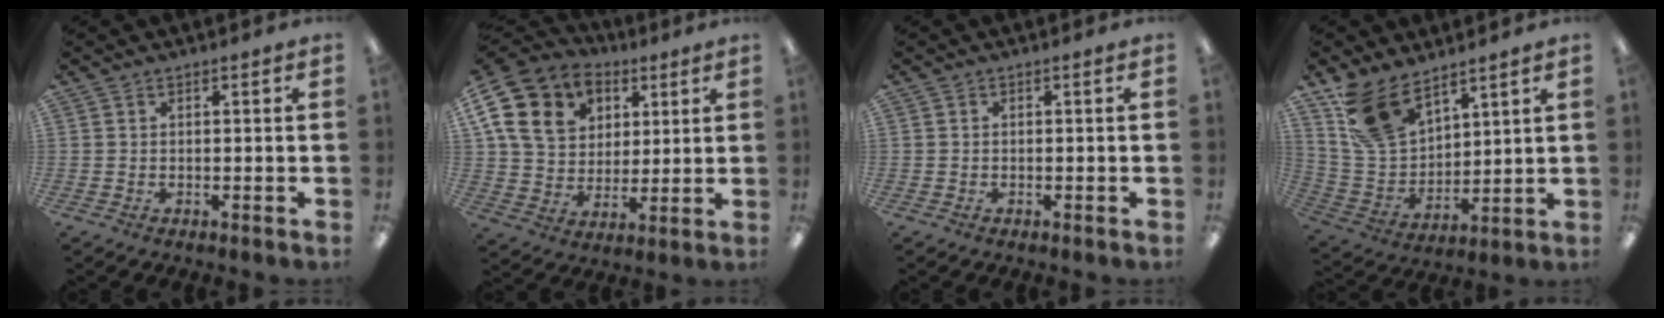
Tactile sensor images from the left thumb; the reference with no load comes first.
{"total": 16.4, "force": [7.2, 12.9, 7.1], "torque": [-0.147, -0.024, 0.143]}
{"total": 0.0}
{"total": 14.0, "force": [10.2, 7.3, 6.0], "torque": [-0.141, -0.044, 0.200]}